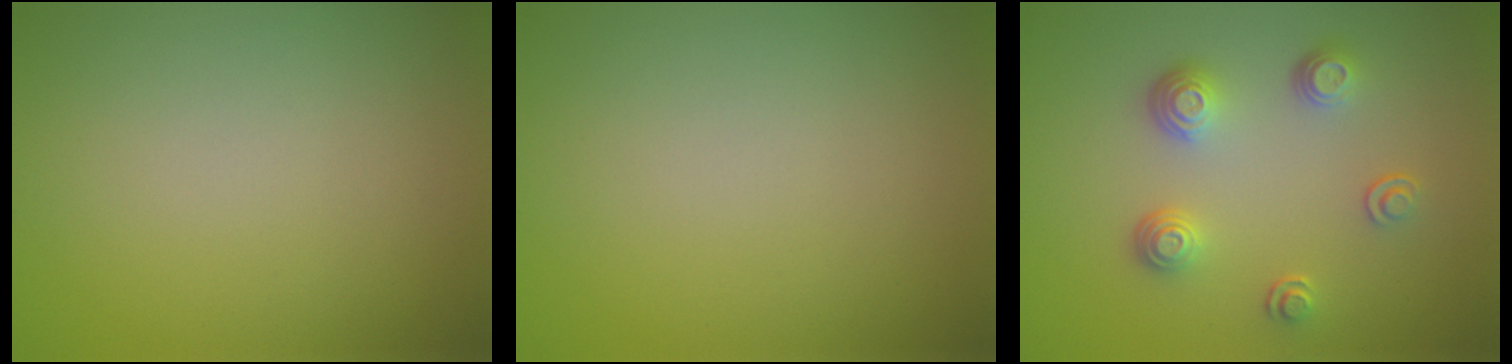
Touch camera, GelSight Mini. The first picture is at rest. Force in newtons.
{"total": 0.0}
{"total": 3.4, "press": 2.5, "slide": 2.3}